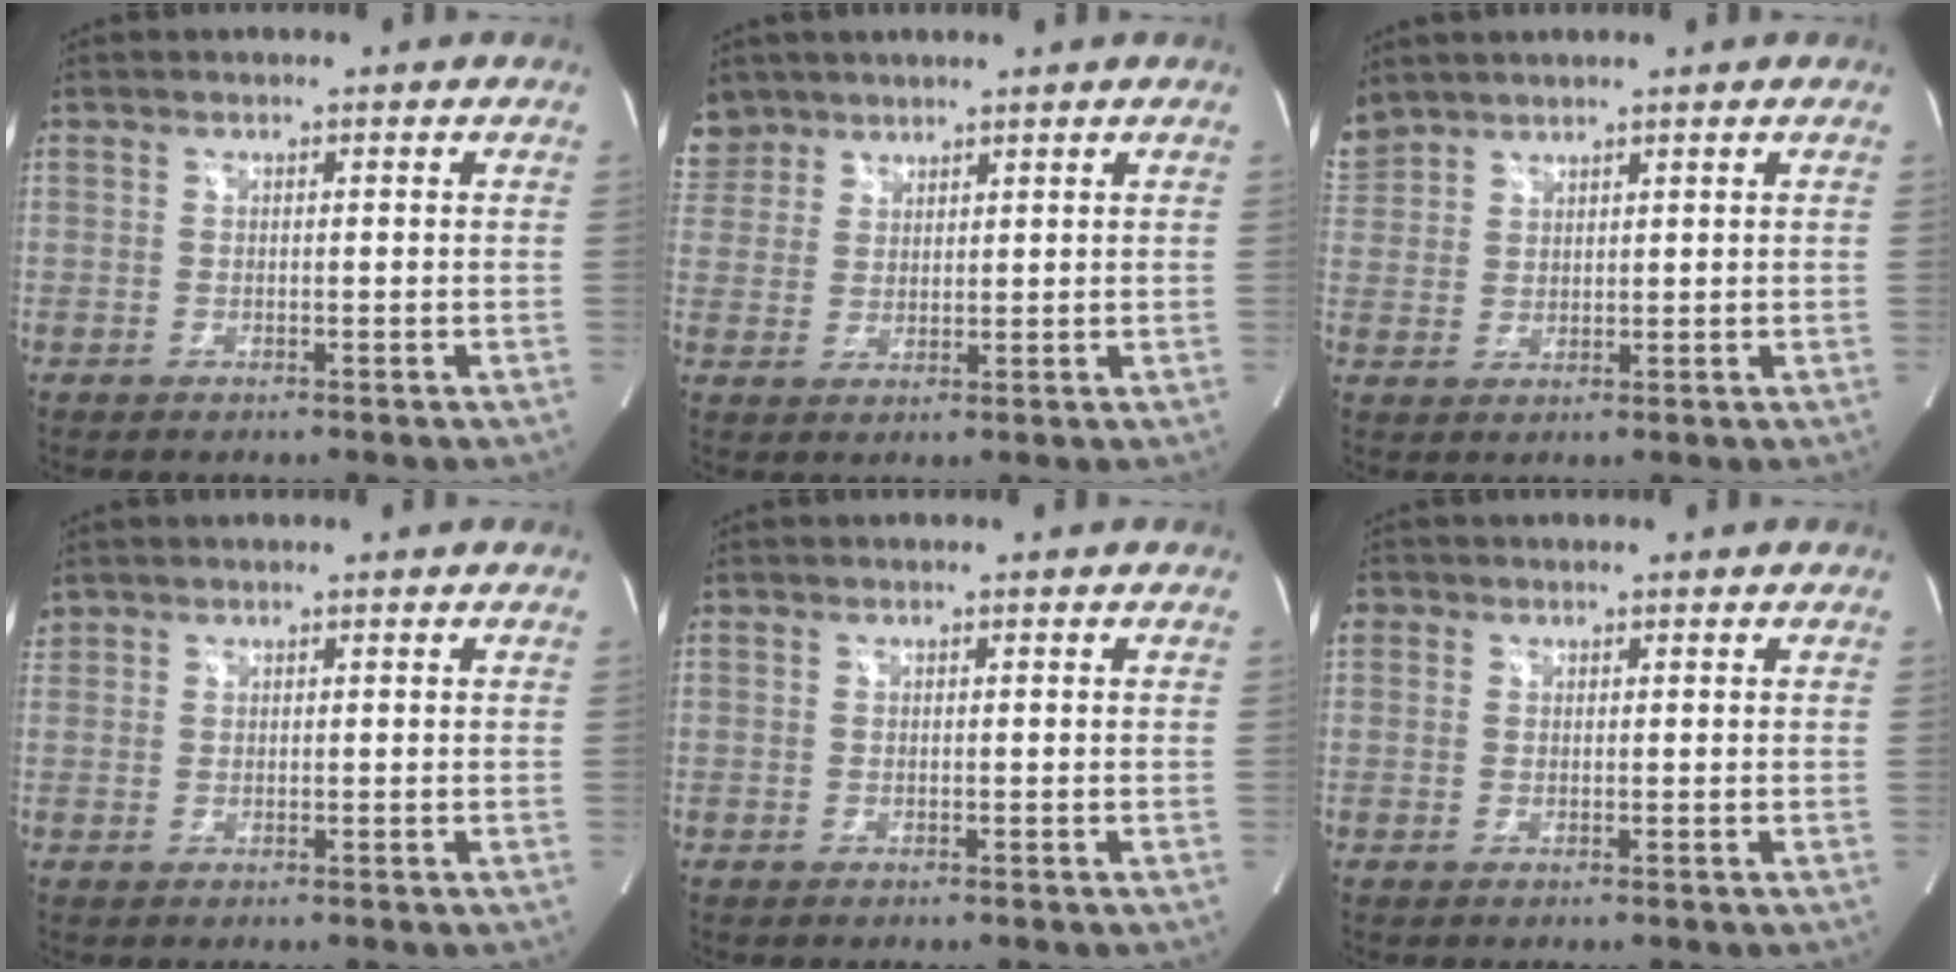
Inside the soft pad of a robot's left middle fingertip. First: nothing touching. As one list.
[{"total": 6.2, "force": [5.0, 3.7, 0.0], "torque": [0.002, 0.010, 0.103]}, {"total": 5.7, "force": [5.1, 2.4, 0.8], "torque": [-0.033, 0.020, 0.113]}, {"total": 1.4, "force": [1.2, 0.7, 0.0], "torque": [-0.004, 0.014, 0.025]}, {"total": 0.0}, {"total": 1.9, "force": [0.8, 1.7, 0.4], "torque": [-0.004, 0.013, 0.014]}]